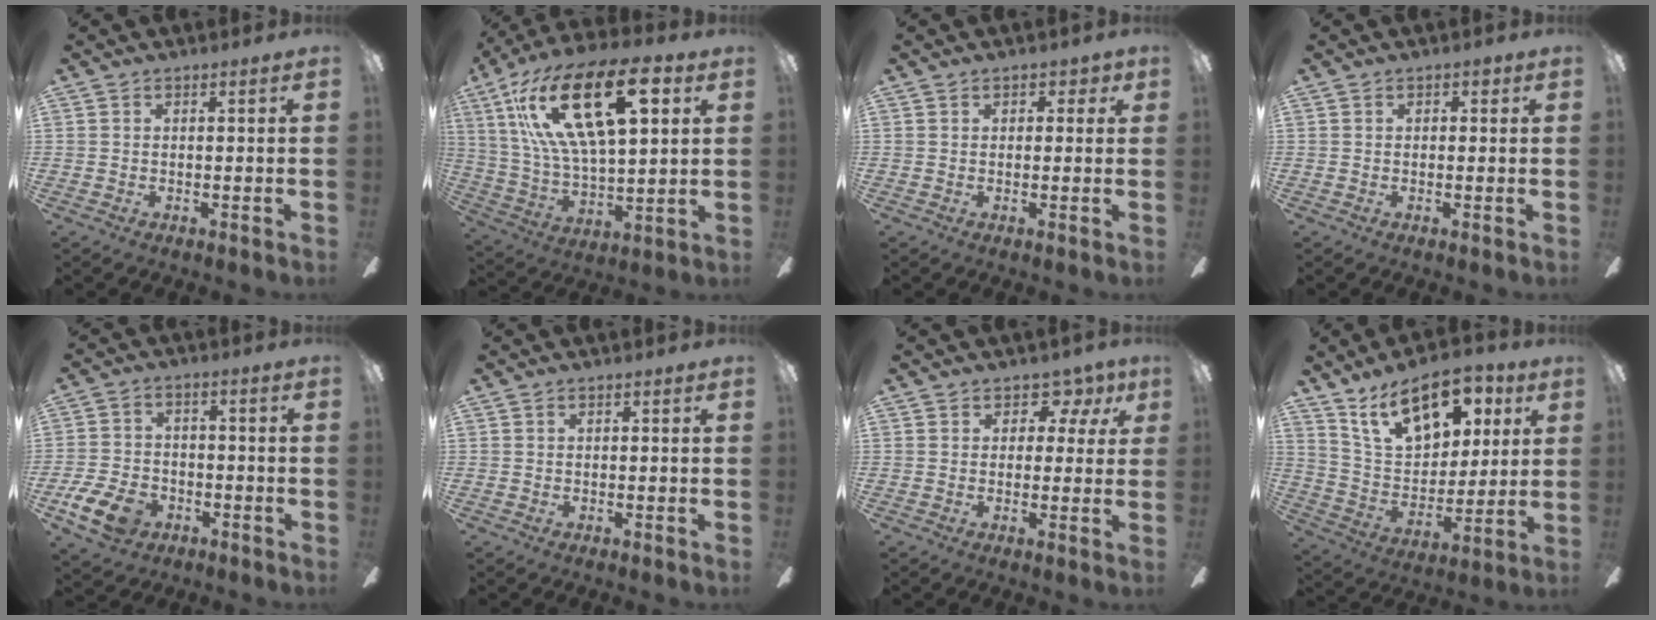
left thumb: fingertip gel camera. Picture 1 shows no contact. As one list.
[{"total": 26.5, "force": [11.7, 11.7, 20.7], "torque": [-0.380, -0.034, 0.191]}, {"total": 2.2, "force": [1.0, 1.6, 1.1], "torque": [-0.005, 0.000, 0.015]}, {"total": 1.3, "force": [0.4, 1.0, 0.7], "torque": [-0.007, 0.003, 0.005]}, {"total": 10.1, "force": [-5.2, 6.5, 5.8], "torque": [-0.134, 0.025, -0.096]}, {"total": 0.0}, {"total": 5.9, "force": [3.1, 4.1, 2.8], "torque": [-0.029, -0.012, 0.052]}, {"total": 19.0, "force": [11.0, 10.5, 11.4], "torque": [-0.180, -0.043, 0.196]}]